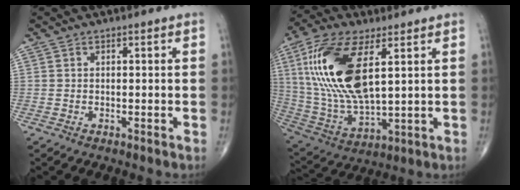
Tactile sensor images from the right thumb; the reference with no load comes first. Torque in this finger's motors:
{"motor_torque": [-0.06, 3.86, 1.97, 0.80, 0.56]}